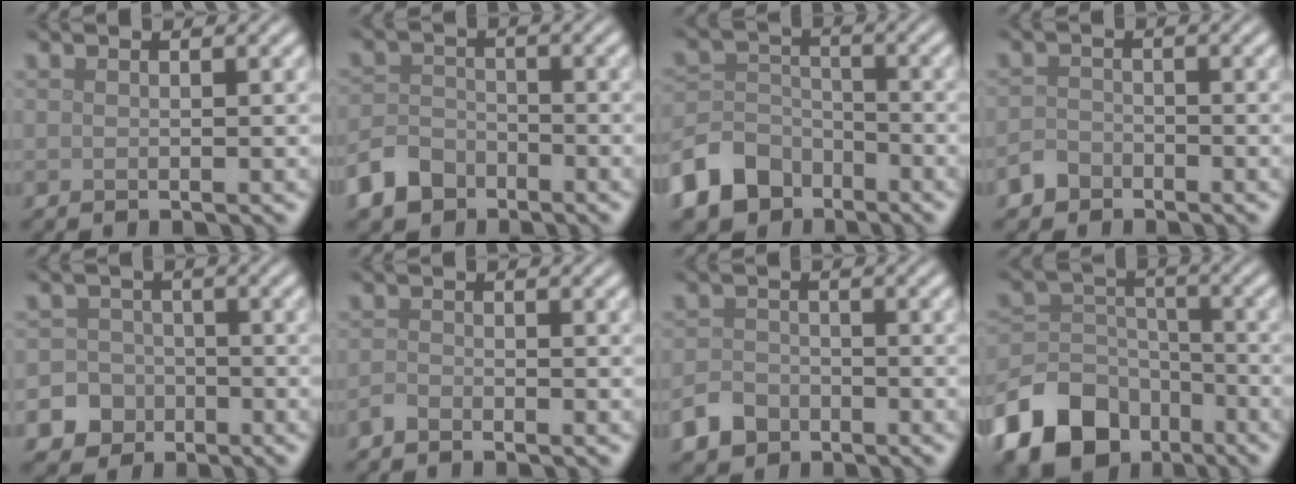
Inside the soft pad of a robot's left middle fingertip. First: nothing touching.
{"total": 3.9, "force": [-2.7, 2.6, 1.3], "torque": [-0.028, 0.002, -0.059]}
{"total": 6.7, "force": [-4.5, 4.5, 2.0], "torque": [-0.035, -0.002, -0.099]}
{"total": 1.9, "force": [-1.4, 1.3, 0.3], "torque": [0.000, 0.005, -0.033]}
{"total": 6.4, "force": [-3.2, 5.4, 0.8], "torque": [-0.001, -0.013, -0.073]}
{"total": 1.0, "force": [-0.9, 0.4, 0.3], "torque": [-0.006, 0.001, -0.021]}
{"total": 3.1, "force": [-2.0, 2.2, 1.0], "torque": [-0.018, -0.002, -0.043]}
{"total": 10.8, "force": [-6.7, 7.4, 4.1], "torque": [-0.093, -0.010, -0.129]}